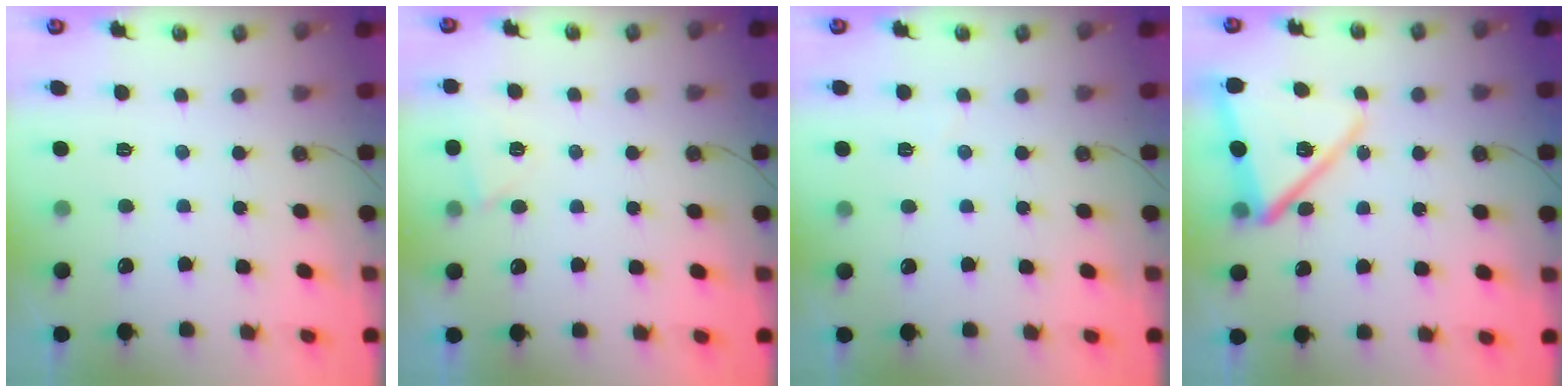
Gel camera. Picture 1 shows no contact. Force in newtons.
{"total": 3.3, "press": 3.3, "slide": 0.5}
{"total": 2.6, "press": 2.5, "slide": 0.8}
{"total": 14.9, "press": 14.8, "slide": 1.5}